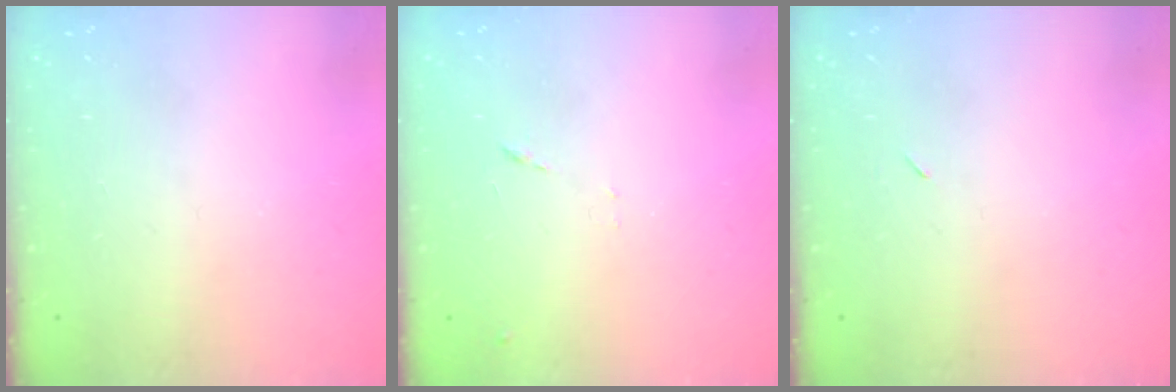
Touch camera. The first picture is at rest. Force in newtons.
{"total": 7.5, "press": 7.4, "slide": 0.6}
{"total": 2.3, "press": 2.0, "slide": 1.2}